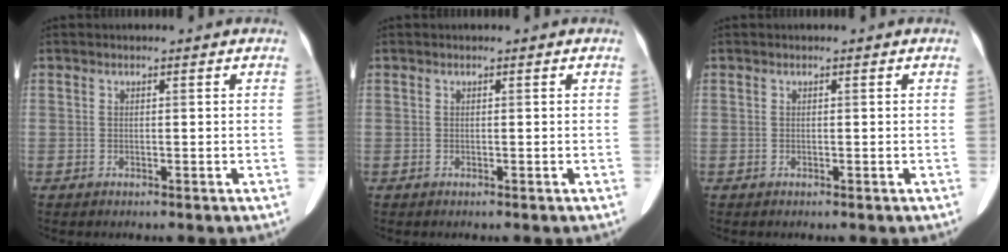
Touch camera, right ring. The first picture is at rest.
{"total": 0.0}
{"total": 0.0}